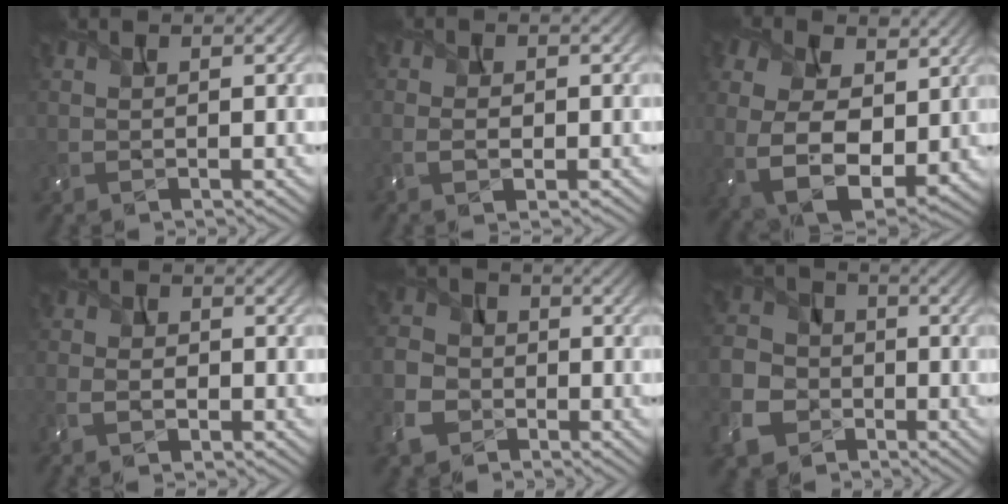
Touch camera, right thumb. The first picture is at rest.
{"total": 2.1, "force": [-0.7, 0.9, 1.7], "torque": [-0.034, -0.003, -0.011]}
{"total": 12.9, "force": [1.4, 8.8, 9.3], "torque": [-0.218, -0.018, 0.033]}
{"total": 3.2, "force": [-1.8, 1.7, 2.1], "torque": [-0.034, 0.001, -0.036]}
{"total": 7.0, "force": [-3.9, 5.1, 2.9], "torque": [-0.092, -0.011, -0.093]}
{"total": 10.0, "force": [-4.7, 7.7, 4.4], "torque": [-0.133, -0.030, -0.099]}